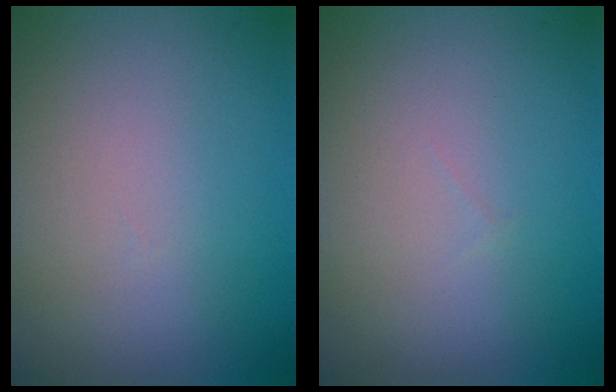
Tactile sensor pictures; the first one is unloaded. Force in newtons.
{"total": 0.0}